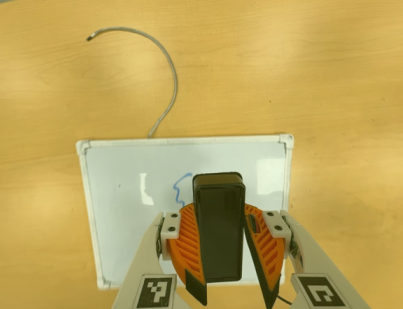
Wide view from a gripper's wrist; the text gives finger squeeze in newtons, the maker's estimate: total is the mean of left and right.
{"total": 8.6, "left": 9.3, "right": 7.9}